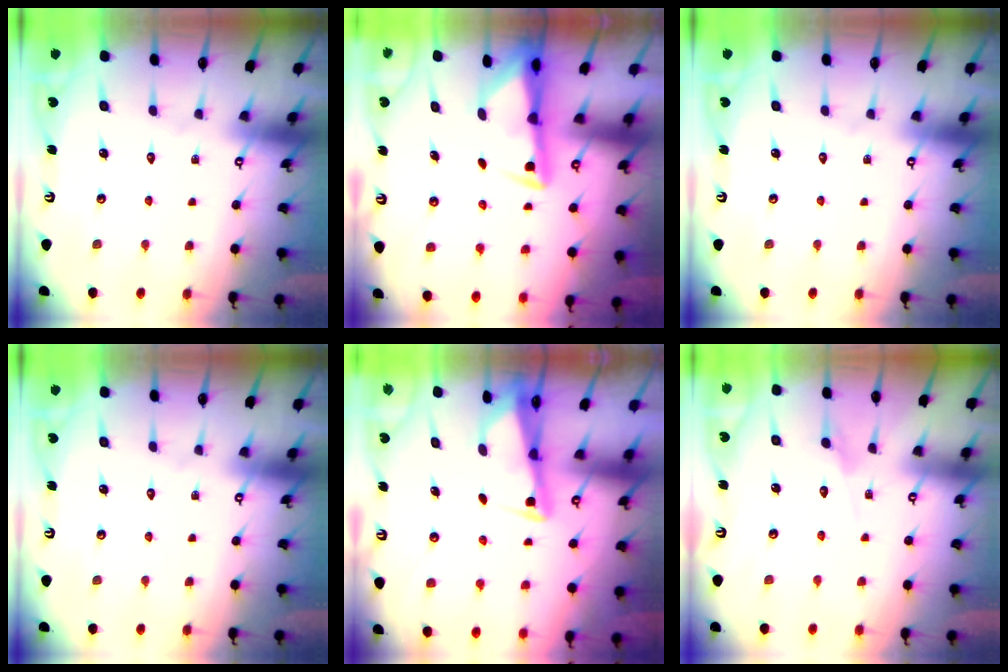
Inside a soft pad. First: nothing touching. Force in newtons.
{"total": 2.9, "press": 2.9, "slide": 0.5}
{"total": 0.0}
{"total": 0.0}
{"total": 2.7, "press": 2.7, "slide": 0.3}
{"total": 2.7, "press": 2.7, "slide": 0.3}